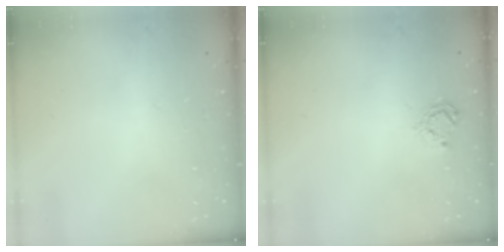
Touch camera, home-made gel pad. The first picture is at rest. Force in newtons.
{"total": 5.8, "press": 5.8, "slide": 0.5}